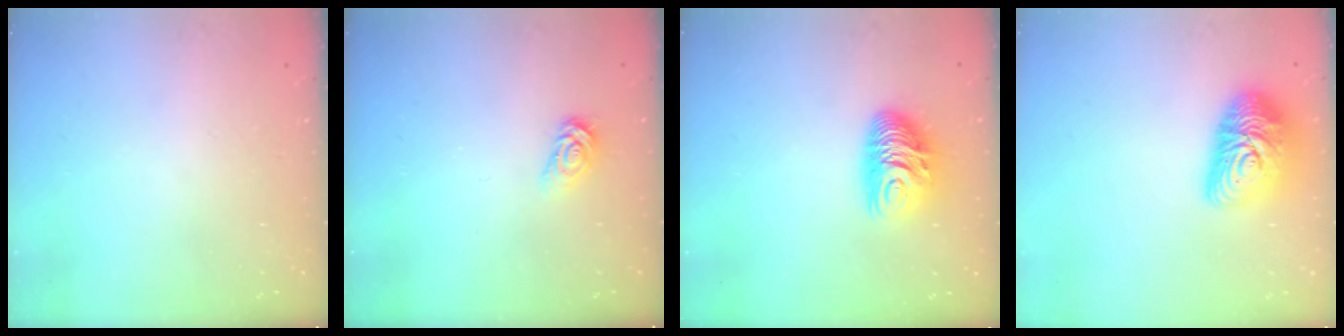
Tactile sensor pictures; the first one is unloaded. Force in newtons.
{"total": 3.2, "press": 3.2, "slide": 0.3}
{"total": 10.0, "press": 10.0, "slide": 0.7}
{"total": 14.4, "press": 14.4, "slide": 1.0}